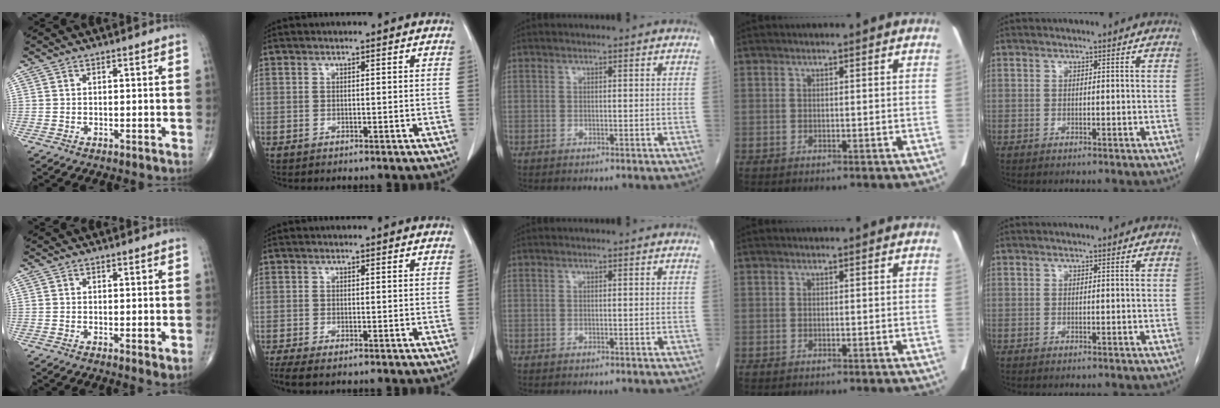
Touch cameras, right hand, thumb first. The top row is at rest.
{"thumb": {"total": 2.2, "force": [0.1, 0.8, 2.1], "torque": [-0.034, -0.010, -0.001]}, "index": {"total": 3.7, "force": [-2.6, 0.8, 2.5], "torque": [-0.048, -0.008, -0.044]}}